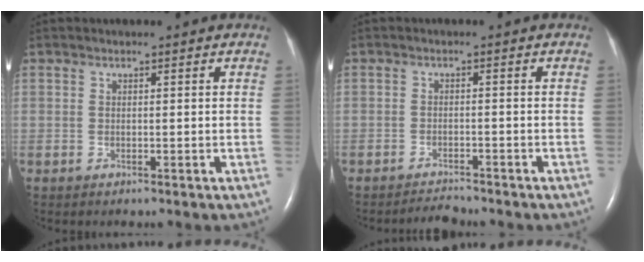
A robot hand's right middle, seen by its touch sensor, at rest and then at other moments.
{"total": 2.1, "force": [-2.1, -0.1, -0.1], "torque": [-0.005, -0.014, -0.034]}